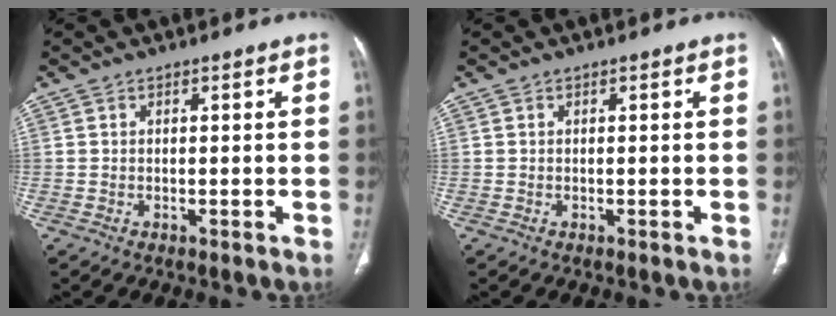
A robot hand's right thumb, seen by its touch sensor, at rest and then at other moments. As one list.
[{"total": 0.0}]